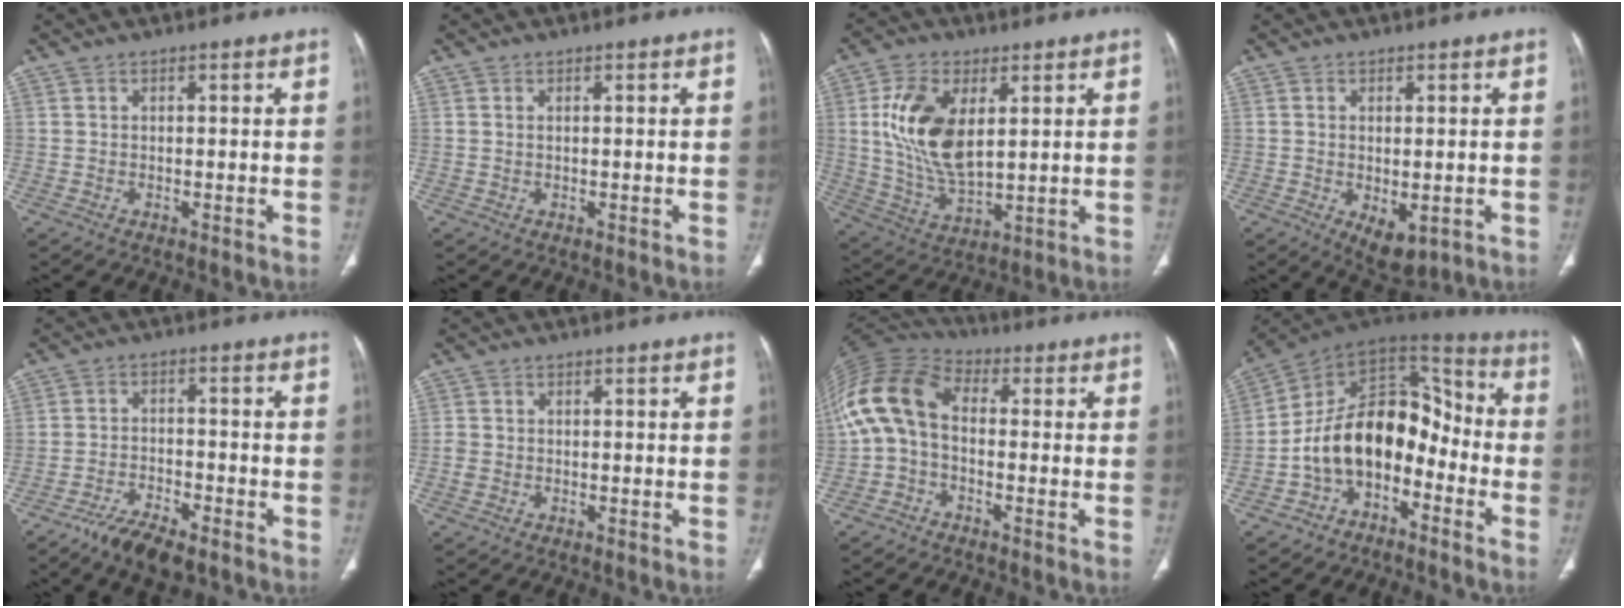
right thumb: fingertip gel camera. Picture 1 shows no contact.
{"total": 0.0}
{"total": 14.5, "force": [3.5, 7.7, 11.7], "torque": [-0.222, -0.019, 0.077]}
{"total": 5.7, "force": [-1.4, 3.1, 4.6], "torque": [-0.065, -0.010, -0.007]}
{"total": 7.3, "force": [-5.3, 2.5, 4.4], "torque": [-0.085, 0.018, -0.093]}
{"total": 1.3, "force": [-0.4, 1.1, 0.6], "torque": [-0.016, 0.001, -0.008]}
{"total": 13.6, "force": [-0.3, 8.8, 10.4], "torque": [-0.213, 0.038, -0.020]}
{"total": 16.4, "force": [-5.7, 10.8, 11.0], "torque": [-0.147, 0.101, -0.106]}